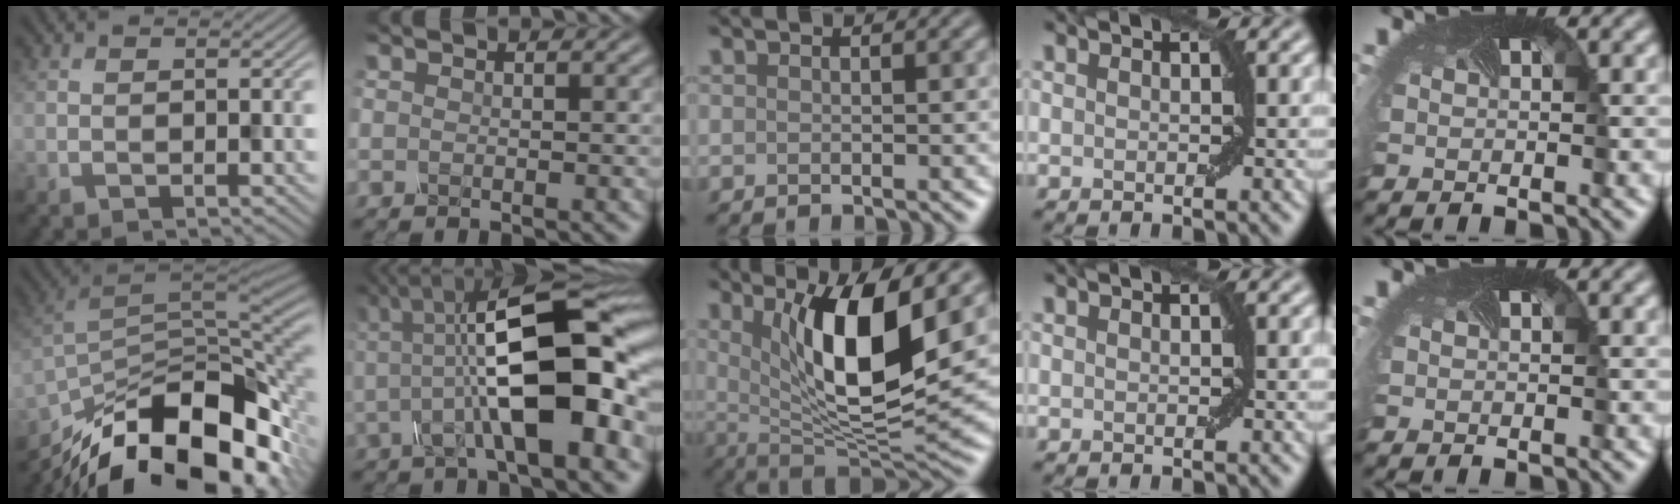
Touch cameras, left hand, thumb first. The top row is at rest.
{"thumb": {"total": 17.3, "force": [-10.8, 7.5, 11.3], "torque": [-0.218, -0.032, -0.174]}, "index": {"total": 13.0, "force": [0.3, 4.3, 12.3], "torque": [-0.188, 0.011, -0.004]}, "middle": {"total": 10.3, "force": [3.0, 3.0, 9.4], "torque": [-0.147, -0.019, 0.058]}}